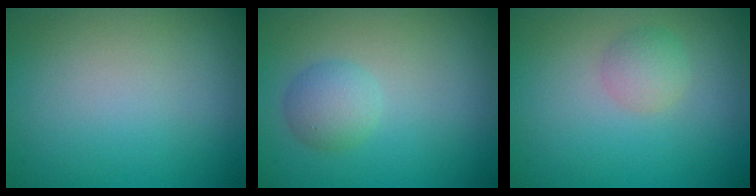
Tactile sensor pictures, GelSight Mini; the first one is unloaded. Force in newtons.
{"total": 2.2, "press": 2.2, "slide": 0.1}
{"total": 1.8, "press": 1.8, "slide": 0.0}